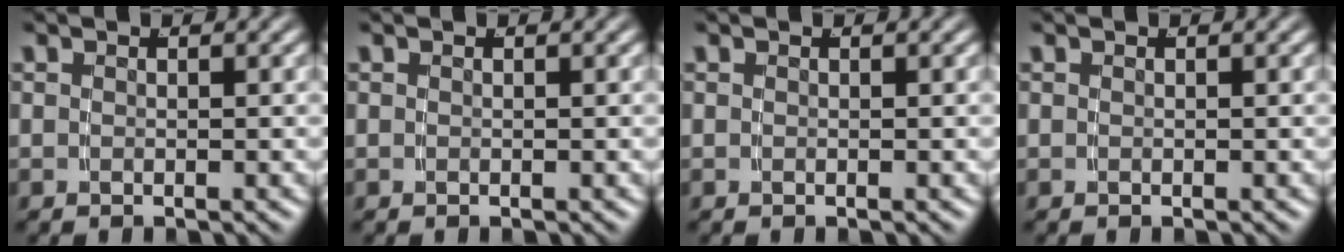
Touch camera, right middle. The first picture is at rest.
{"total": 0.0}
{"total": 0.0}
{"total": 0.0}